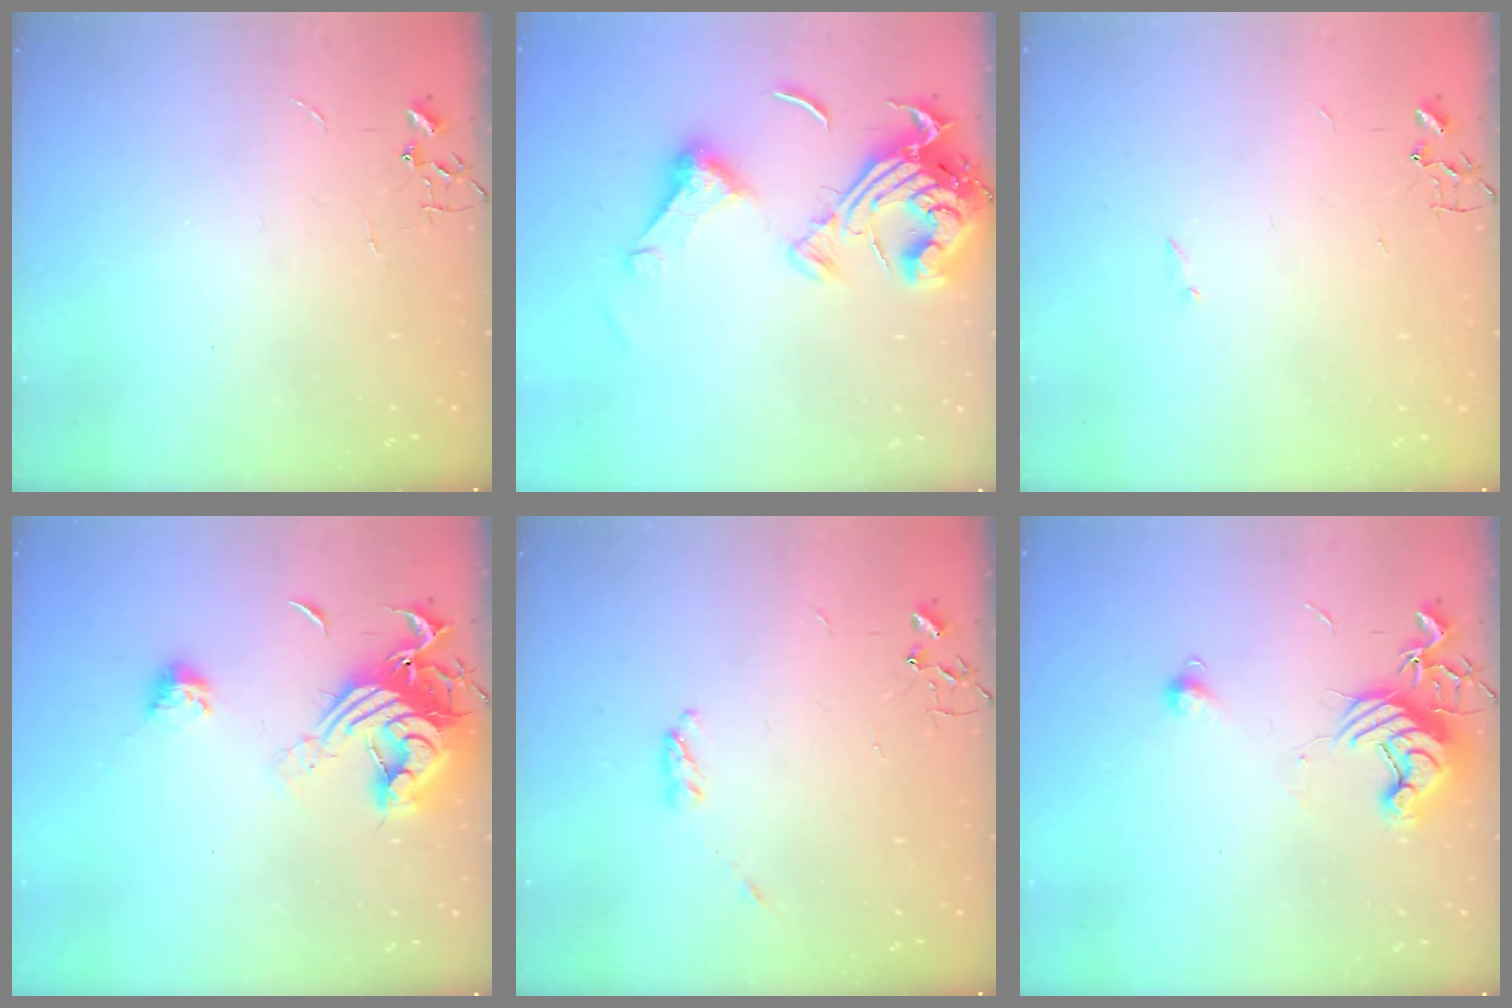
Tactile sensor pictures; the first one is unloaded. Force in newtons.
{"total": 17.7, "press": 17.6, "slide": 1.7}
{"total": 0.8, "press": 0.8, "slide": 0.2}
{"total": 17.6, "press": 17.5, "slide": 1.2}
{"total": 3.7, "press": 3.7, "slide": 0.6}
{"total": 11.4, "press": 11.4, "slide": 0.8}